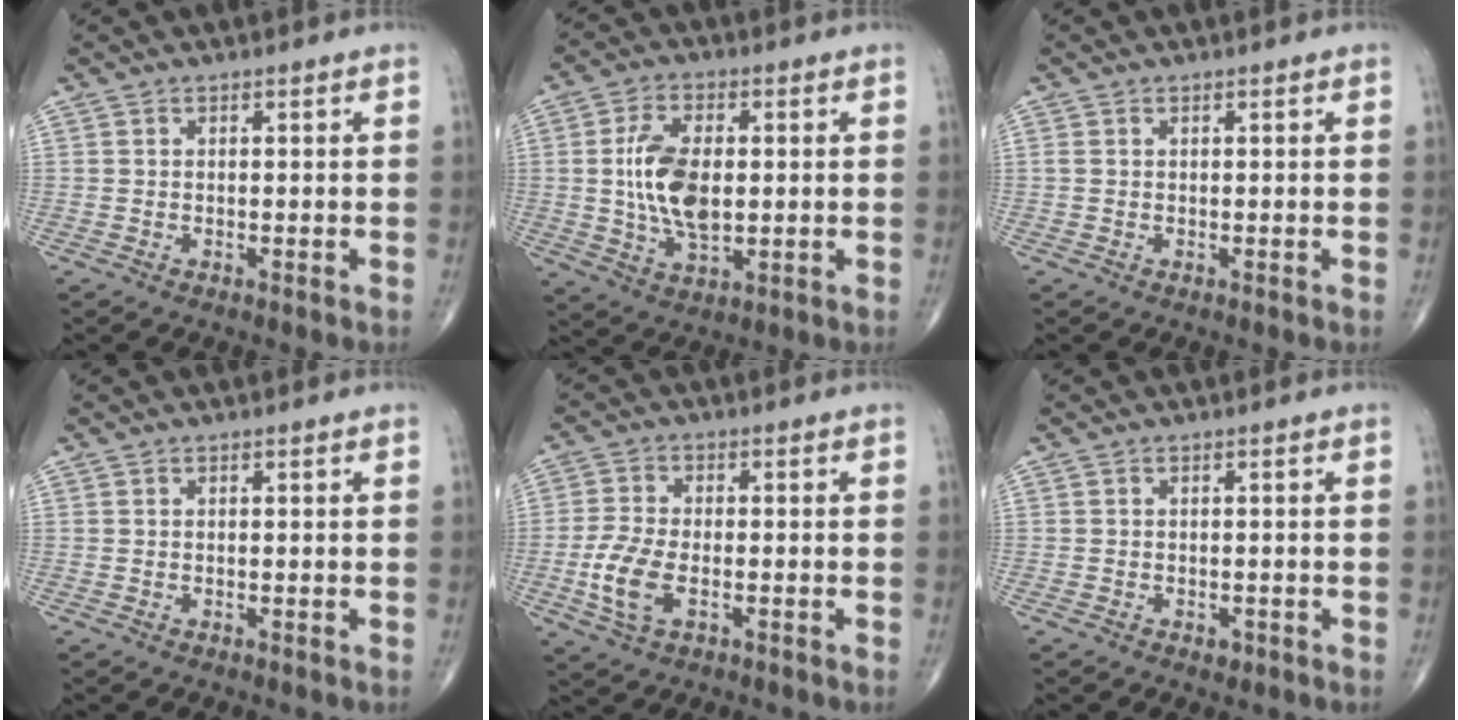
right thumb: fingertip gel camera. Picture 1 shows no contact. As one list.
[{"total": 11.7, "force": [0.5, 6.3, 9.8], "torque": [-0.183, -0.004, 0.015]}, {"total": 0.6, "force": [0.2, 0.4, 0.4], "torque": [-0.013, 0.007, 0.005]}, {"total": 0.0}, {"total": 7.6, "force": [-2.1, 4.0, 6.2], "torque": [-0.141, 0.003, -0.039]}, {"total": 1.1, "force": [-0.6, 0.7, 0.5], "torque": [-0.004, 0.001, -0.007]}]